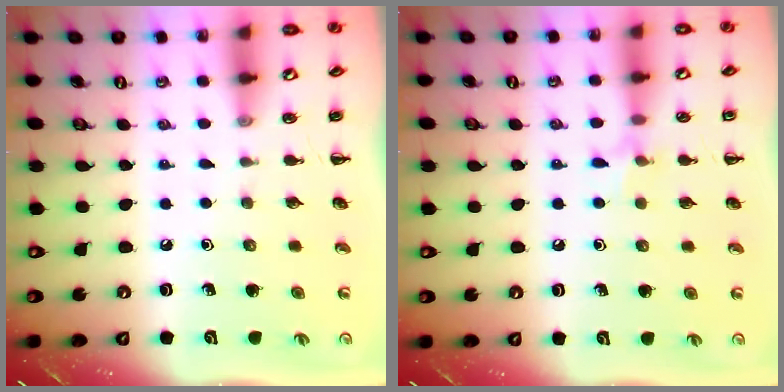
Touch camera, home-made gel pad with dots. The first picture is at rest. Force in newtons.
{"total": 6.3, "press": 6.1, "slide": 1.5}